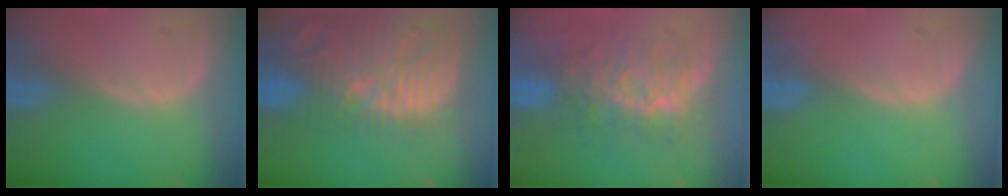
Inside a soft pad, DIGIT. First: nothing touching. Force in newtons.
{"total": 14.8, "press": 12.8, "slide": 7.3}
{"total": 7.9, "press": 7.5, "slide": 2.7}
{"total": 0.0}